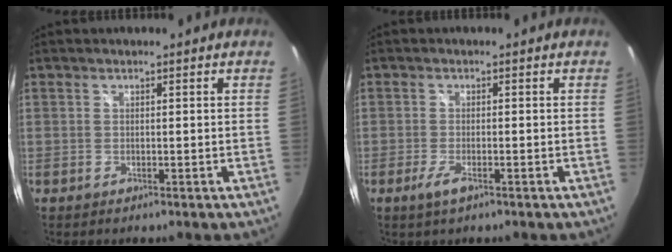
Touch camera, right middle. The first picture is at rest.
{"total": 2.8, "force": [-1.7, 0.7, 2.1], "torque": [-0.048, -0.008, -0.033]}